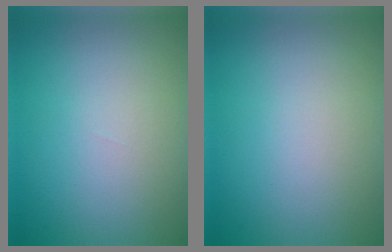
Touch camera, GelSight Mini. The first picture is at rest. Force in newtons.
{"total": 0.0}